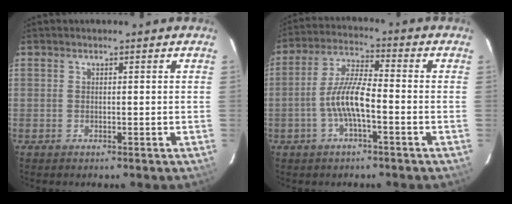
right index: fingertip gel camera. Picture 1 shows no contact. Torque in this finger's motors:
{"motor_torque": [1.28, -0.22, 0.69, 0.18]}